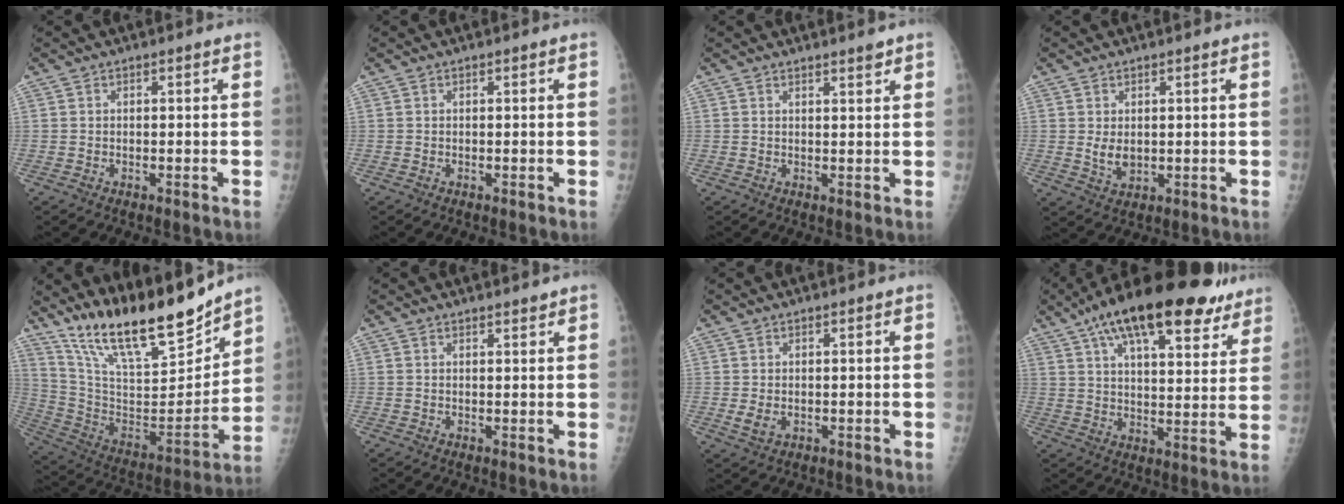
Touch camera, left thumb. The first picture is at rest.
{"total": 0.0}
{"total": 1.8, "force": [1.5, 0.1, 0.9], "torque": [-0.008, -0.013, 0.024]}
{"total": 3.4, "force": [0.6, 2.2, 2.5], "torque": [-0.036, -0.011, 0.019]}
{"total": 23.5, "force": [19.2, 5.8, 12.2], "torque": [-0.171, -0.104, 0.336]}
{"total": 1.2, "force": [1.1, 0.2, 0.4], "torque": [-0.001, -0.009, 0.017]}
{"total": 2.5, "force": [0.2, 1.6, 1.9], "torque": [-0.031, -0.007, 0.009]}
{"total": 24.6, "force": [15.7, 9.4, 16.4], "torque": [-0.233, -0.017, 0.235]}